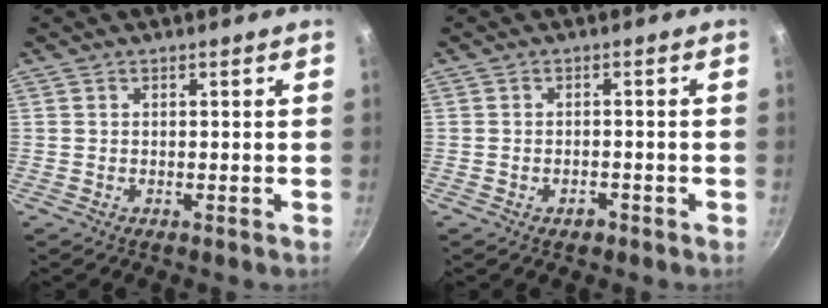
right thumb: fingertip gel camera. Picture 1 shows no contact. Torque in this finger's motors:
{"motor_torque": [-0.11, 0.16, -0.40, -0.02, 0.03]}